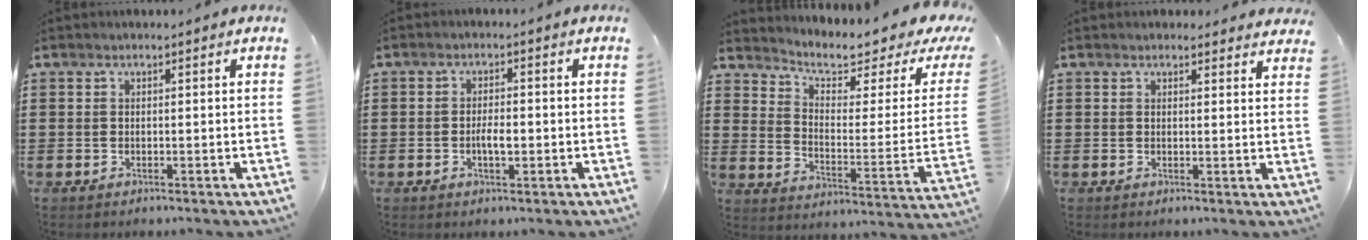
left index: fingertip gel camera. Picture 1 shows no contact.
{"total": 3.0, "force": [-0.6, 1.1, 2.7], "torque": [-0.051, 0.003, -0.012]}
{"total": 4.8, "force": [3.5, 1.5, 3.0], "torque": [-0.070, -0.030, 0.052]}
{"total": 1.8, "force": [1.7, 0.5, 0.1], "torque": [0.000, -0.002, 0.032]}